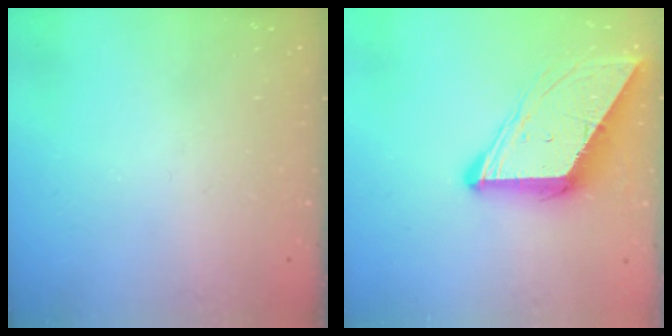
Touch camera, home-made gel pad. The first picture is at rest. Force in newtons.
{"total": 10.3, "press": 10.3, "slide": 0.9}